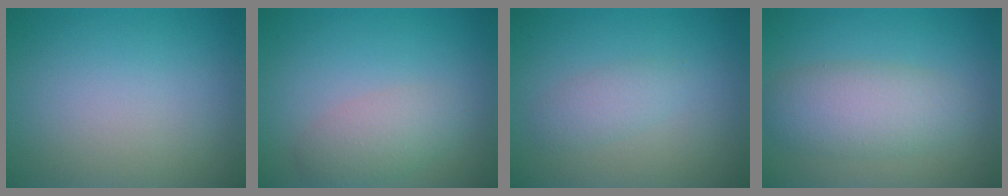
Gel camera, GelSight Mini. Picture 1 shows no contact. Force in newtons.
{"total": 2.8, "press": 2.8, "slide": 0.1}
{"total": 1.7, "press": 1.7, "slide": 0.1}
{"total": 4.5, "press": 4.5, "slide": 0.4}